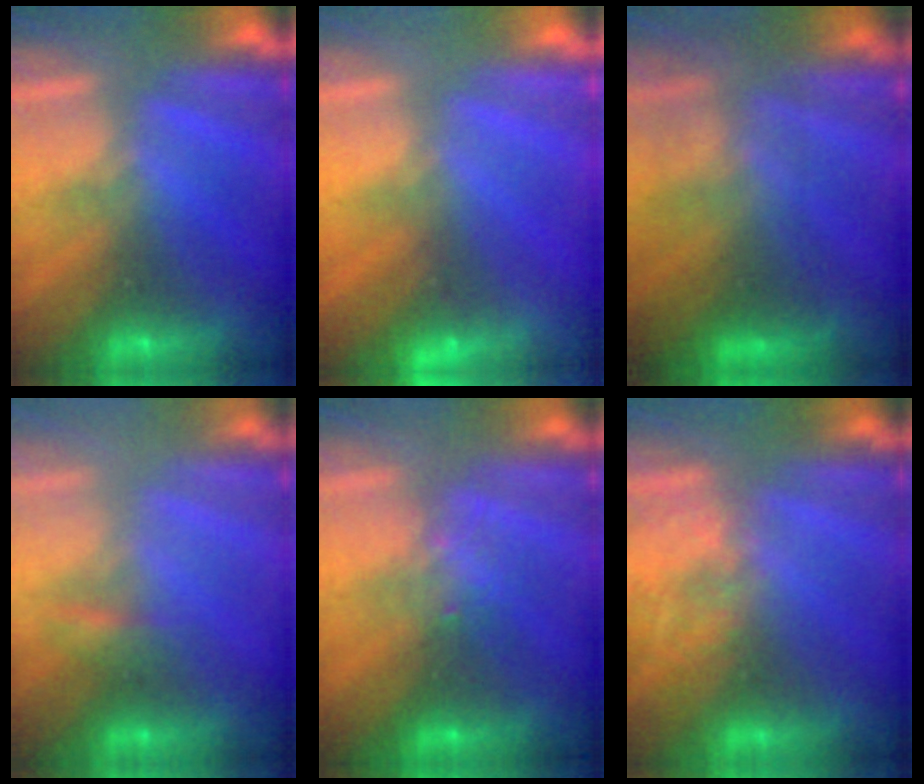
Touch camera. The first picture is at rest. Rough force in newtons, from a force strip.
{"total": 2.3}
{"total": 4.4}
{"total": 2.2}
{"total": 2.4}
{"total": 2.2}